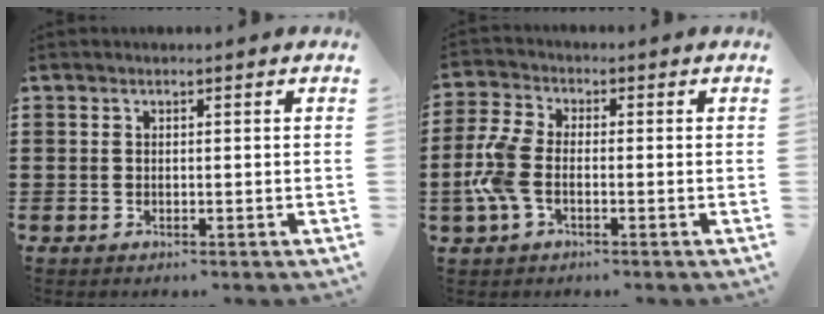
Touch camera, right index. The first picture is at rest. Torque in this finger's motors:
{"motor_torque": [1.74, -0.40, 0.74, 0.21]}